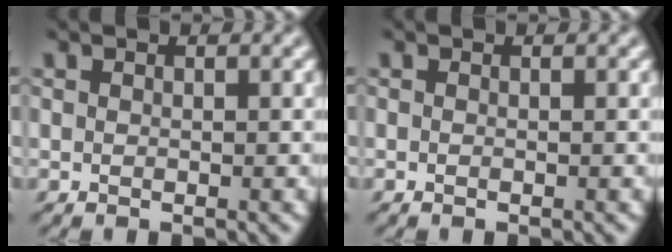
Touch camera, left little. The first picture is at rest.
{"total": 0.0}